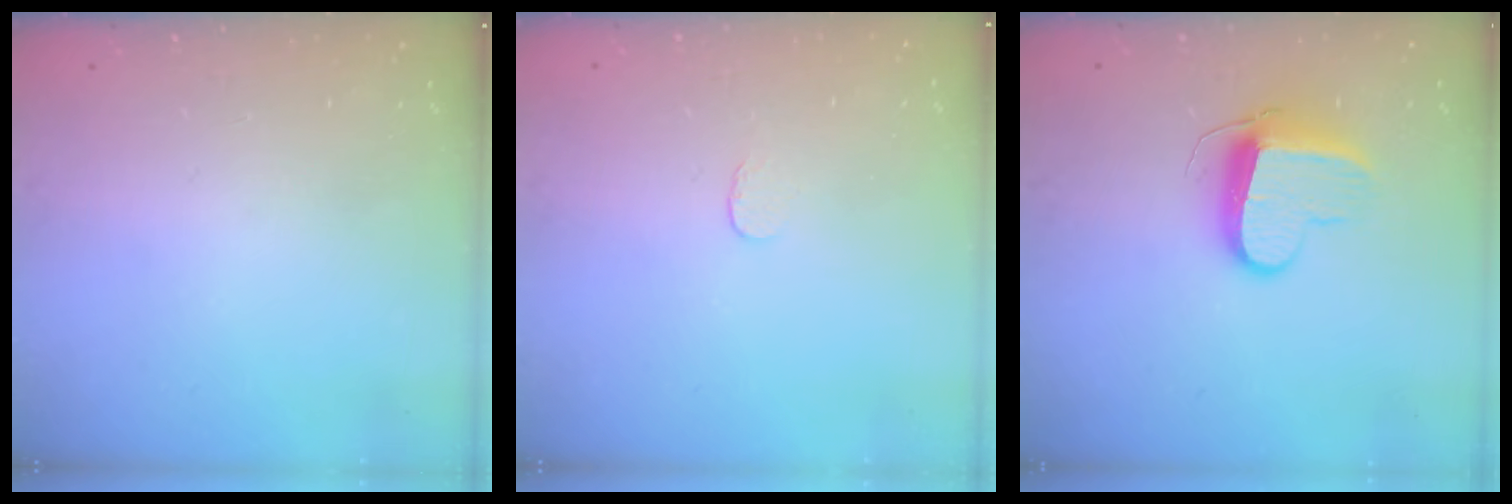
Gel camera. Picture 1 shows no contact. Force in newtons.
{"total": 2.6, "press": 2.6, "slide": 0.2}
{"total": 10.3, "press": 10.3, "slide": 0.5}